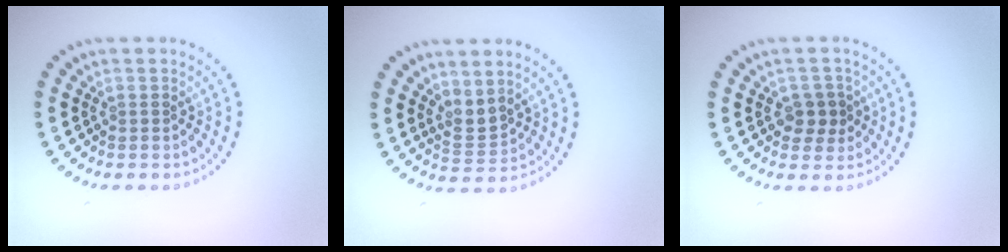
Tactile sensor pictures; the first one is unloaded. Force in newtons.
{"total": 1.9, "press": 1.4, "slide": 1.4}
{"total": 2.1, "press": 2.0, "slide": 0.7}